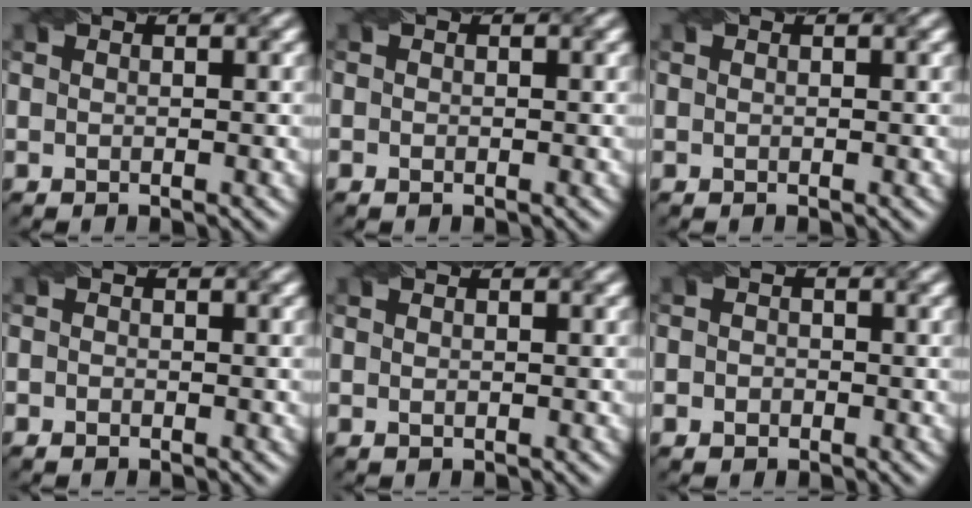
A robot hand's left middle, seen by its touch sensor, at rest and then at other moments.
{"total": 0.6, "force": [-0.2, 0.5, 0.3], "torque": [-0.006, -0.003, -0.003]}
{"total": 0.0}
{"total": 0.8, "force": [-0.5, 0.6, 0.2], "torque": [-0.003, -0.004, -0.008]}
{"total": 0.8, "force": [0.0, 0.6, 0.5], "torque": [-0.009, -0.001, 0.002]}
{"total": 1.5, "force": [-0.4, 1.4, 0.6], "torque": [0.002, -0.001, -0.010]}